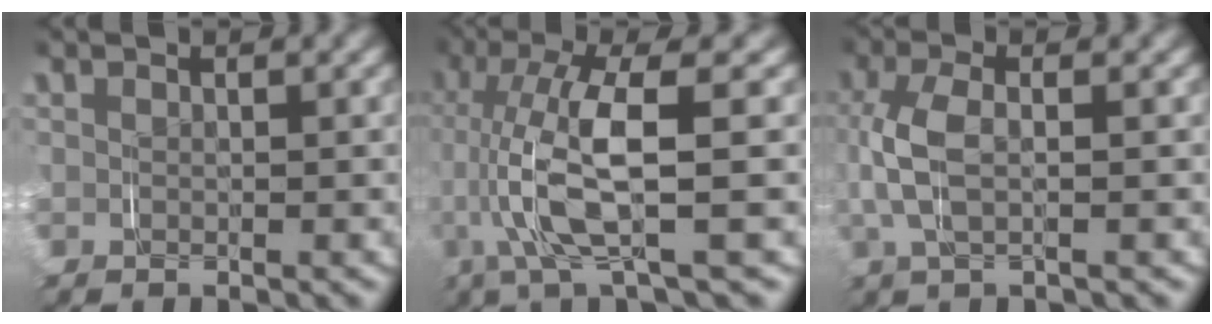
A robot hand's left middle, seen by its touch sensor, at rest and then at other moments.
{"total": 7.0, "force": [-0.3, 1.5, 6.8], "torque": [-0.145, 0.010, -0.006]}
{"total": 4.5, "force": [0.2, 1.9, 4.1], "torque": [-0.114, 0.000, 0.007]}